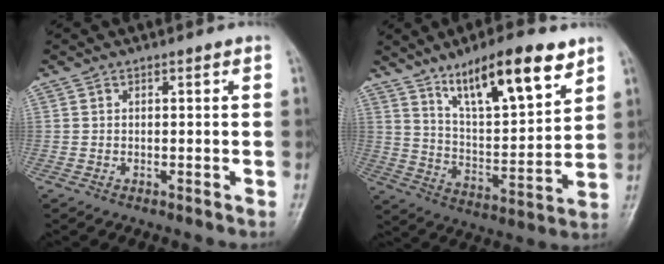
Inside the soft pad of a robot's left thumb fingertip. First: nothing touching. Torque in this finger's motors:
{"motor_torque": [1.06, -0.26, 1.63, -1.14, 0.17]}